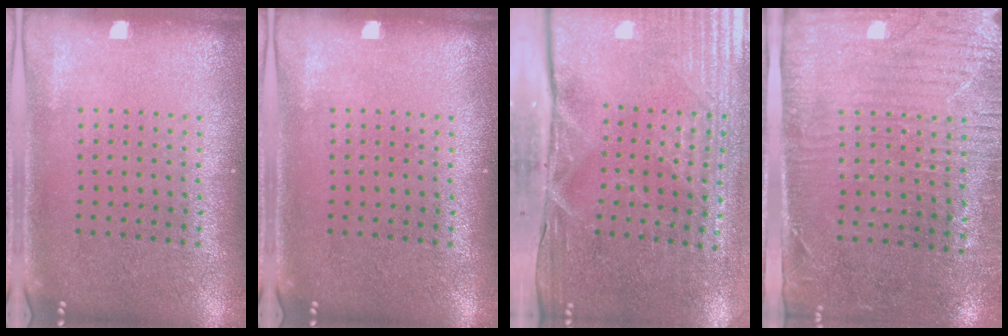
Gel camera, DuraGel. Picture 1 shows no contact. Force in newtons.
{"total": 0.0}
{"total": 4.7, "press": 4.0, "slide": 2.5}
{"total": 3.1, "press": 2.7, "slide": 1.6}